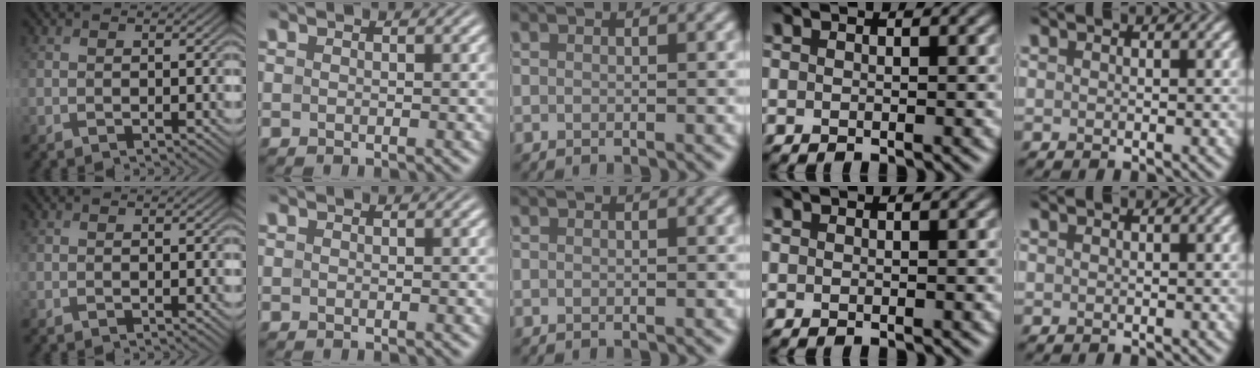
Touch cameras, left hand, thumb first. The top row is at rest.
{}